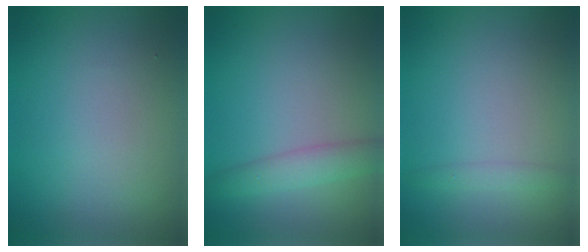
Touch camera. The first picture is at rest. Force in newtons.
{"total": 2.8, "press": 2.8, "slide": 0.1}
{"total": 1.1, "press": 1.0, "slide": 0.1}